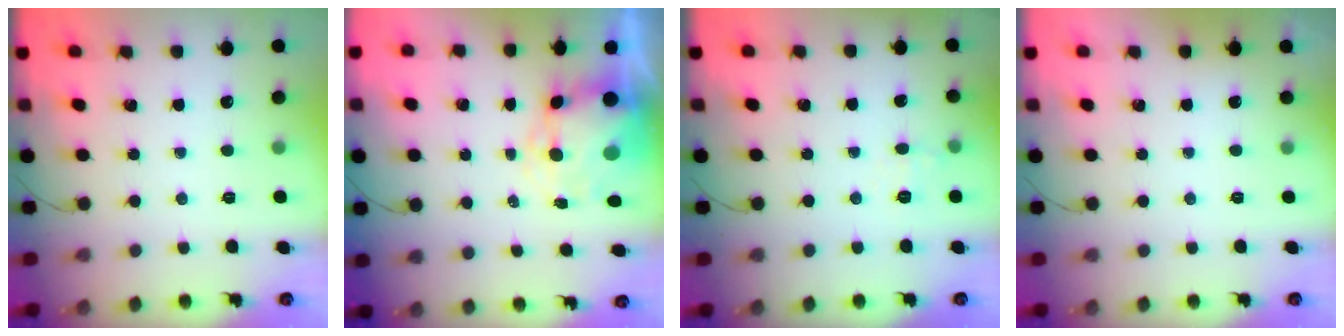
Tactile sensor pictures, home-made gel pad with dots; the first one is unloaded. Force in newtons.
{"total": 7.9, "press": 7.7, "slide": 2.1}
{"total": 6.1, "press": 6.0, "slide": 1.5}
{"total": 1.9, "press": 1.9, "slide": 0.3}